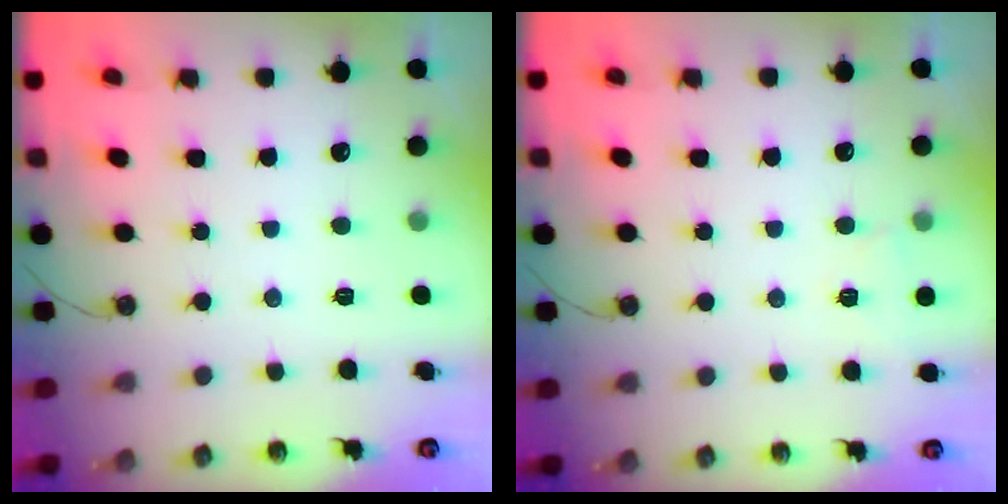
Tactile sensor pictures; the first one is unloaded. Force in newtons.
{"total": 3.8, "press": 3.8, "slide": 0.6}